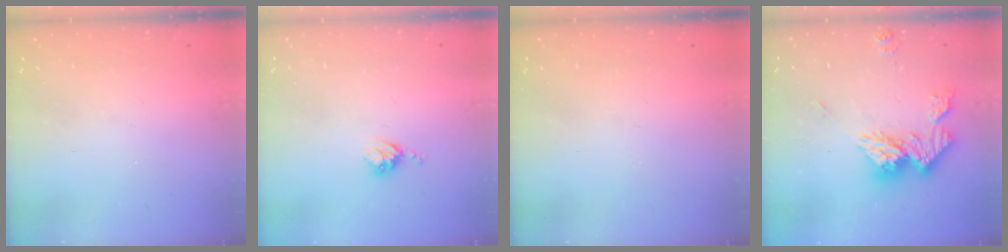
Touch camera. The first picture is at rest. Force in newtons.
{"total": 3.6, "press": 3.6, "slide": 0.6}
{"total": 0.0}
{"total": 14.8, "press": 14.7, "slide": 1.6}